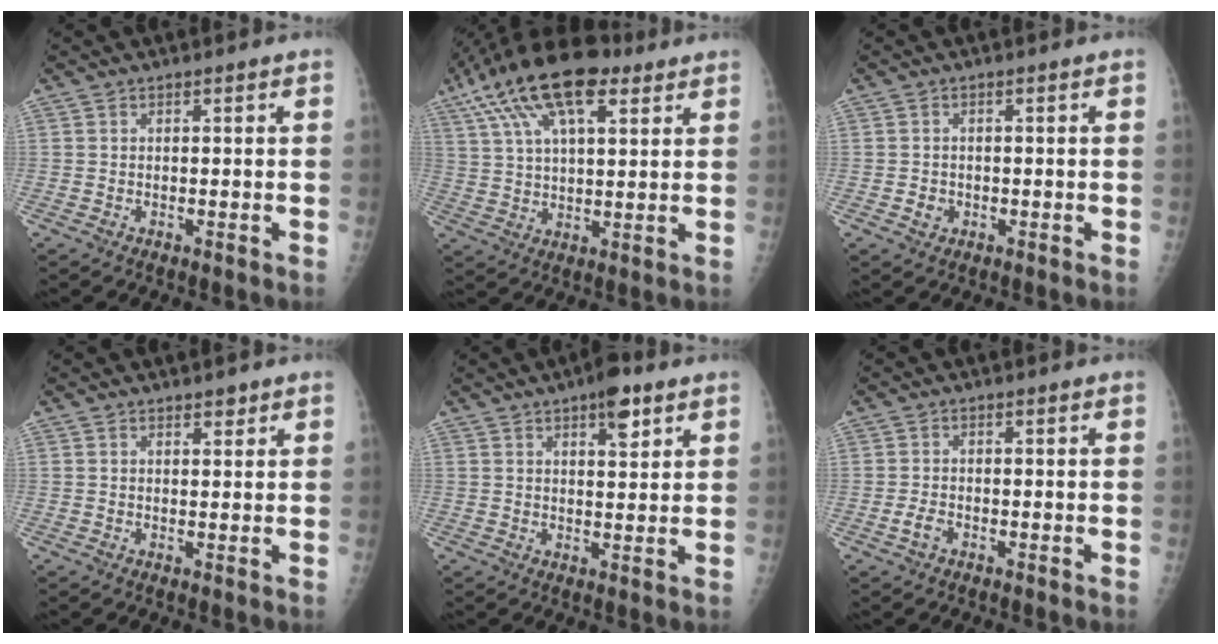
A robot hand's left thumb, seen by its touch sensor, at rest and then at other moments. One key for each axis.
{"total": 18.5, "fx": 9.8, "fy": 7.9, "fz": 13.6, "tx": -0.245, "ty": 0.004, "tz": 0.174}
{"total": 1.9, "fx": -0.6, "fy": 1.7, "fz": 0.7, "tx": -0.005, "ty": 0.004, "tz": -0.006}
{"total": 1.5, "fx": 1.2, "fy": 0.7, "fz": 0.7, "tx": 0.000, "ty": -0.007, "tz": 0.015}
{"total": 6.1, "fx": 3.5, "fy": 2.3, "fz": 4.4, "tx": -0.048, "ty": -0.015, "tz": 0.045}
{"total": 2.1, "fx": -1.0, "fy": 1.2, "fz": 1.3, "tx": -0.030, "ty": 0.004, "tz": -0.019}